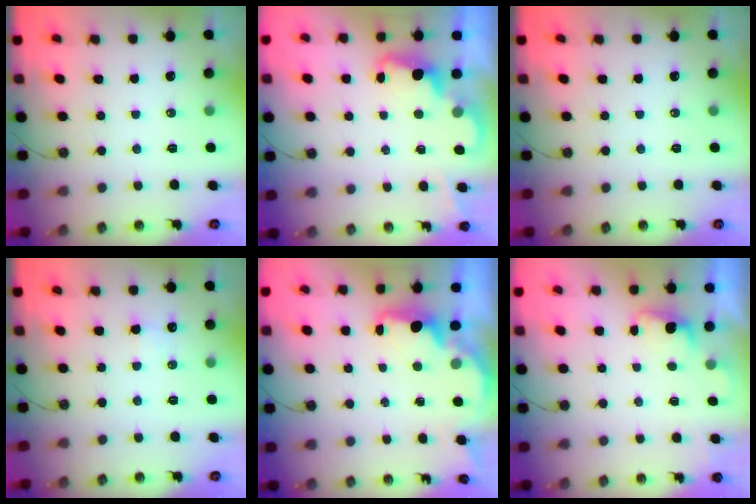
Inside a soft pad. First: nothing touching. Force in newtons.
{"total": 2.4, "press": 2.3, "slide": 0.5}
{"total": 0.0}
{"total": 5.7, "press": 5.6, "slide": 1.2}
{"total": 2.2, "press": 2.1, "slide": 0.8}
{"total": 1.4, "press": 1.1, "slide": 0.8}